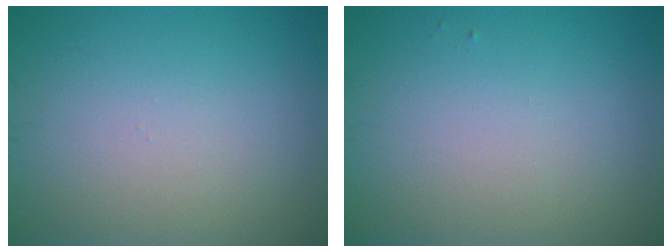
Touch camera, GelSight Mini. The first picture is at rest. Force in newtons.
{"total": 0.0}